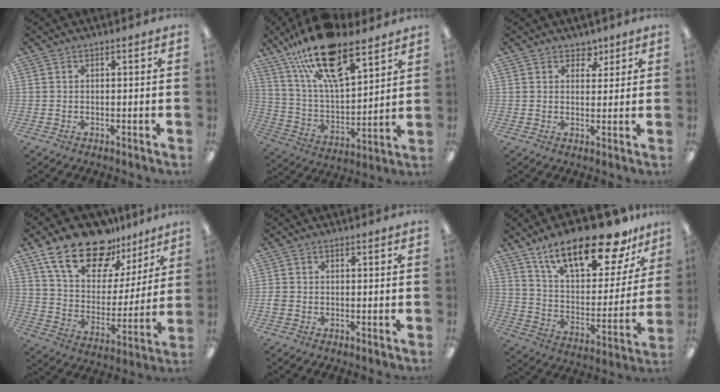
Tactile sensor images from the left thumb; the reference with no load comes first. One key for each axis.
{"total": 21.6, "fx": 14.6, "fy": 8.6, "fz": 13.5, "tx": -0.236, "ty": -0.076, "tz": 0.256}
{"total": 3.9, "fx": 2.6, "fy": 2.8, "fz": 0.9, "tx": 0.005, "ty": -0.017, "tz": 0.043}
{"total": 19.6, "fx": 13.7, "fy": 10.0, "fz": 9.7, "tx": -0.180, "ty": -0.077, "tz": 0.247}
{"total": 1.2, "fx": -0.6, "fy": 1.0, "fz": 0.3, "tx": -0.003, "ty": 0.001, "tz": -0.011}
{"total": 22.5, "fx": 16.0, "fy": 8.0, "fz": 13.6, "tx": -0.226, "ty": -0.095, "tz": 0.272}